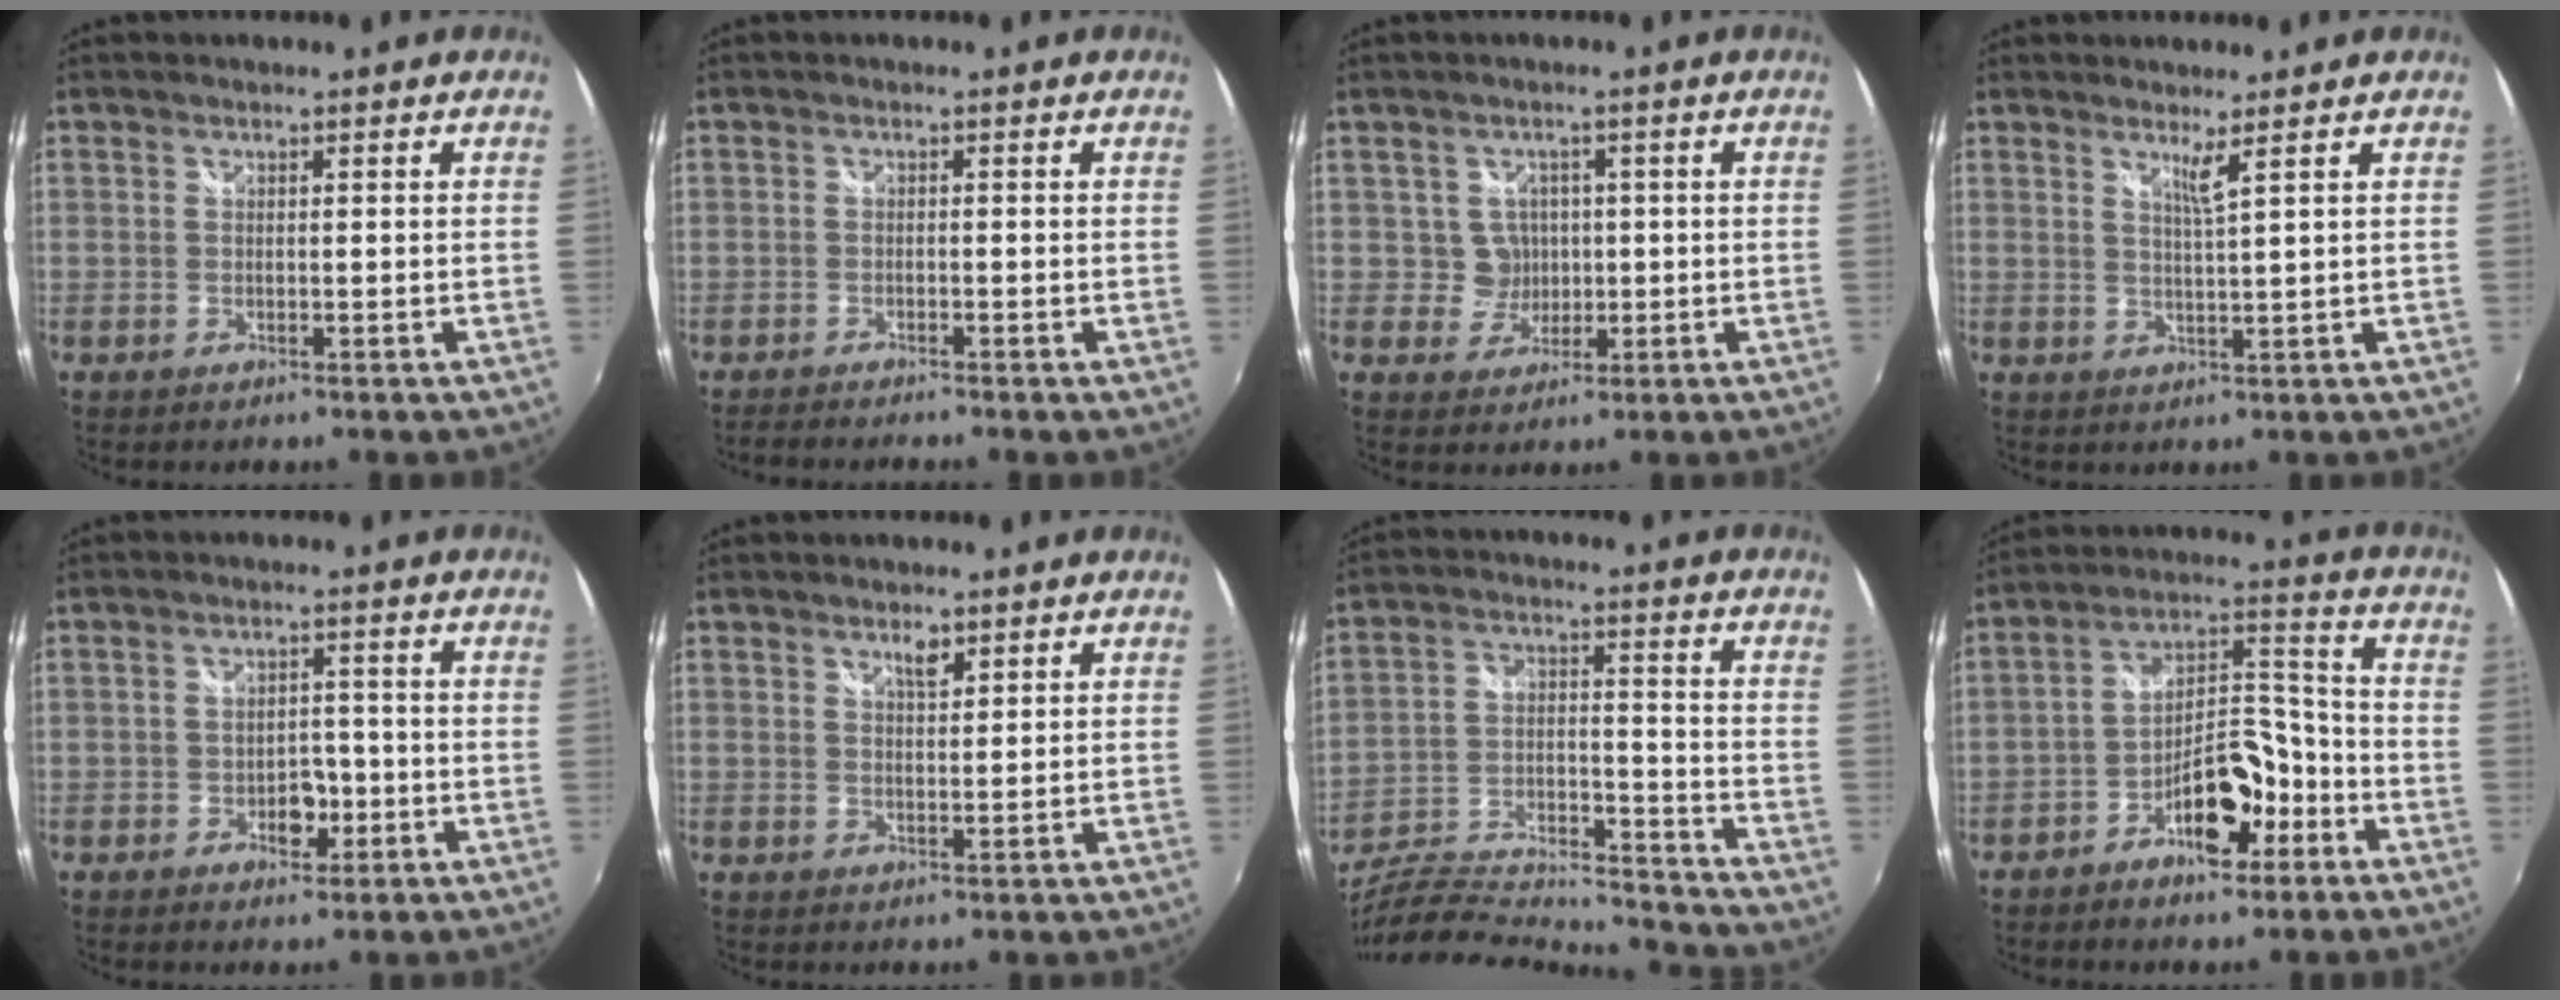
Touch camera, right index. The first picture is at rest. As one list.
[{"total": 2.5, "force": [-2.4, -0.1, 0.7], "torque": [-0.020, -0.016, -0.047]}, {"total": 4.0, "force": [0.3, 4.0, 0.1], "torque": [-0.005, 0.011, 0.011]}, {"total": 2.5, "force": [1.7, -0.8, 1.7], "torque": [-0.033, -0.012, 0.025]}, {"total": 3.9, "force": [-1.6, 2.9, 2.1], "torque": [-0.037, 0.002, -0.019]}, {"total": 2.4, "force": [1.6, 0.9, 1.5], "torque": [-0.023, 0.002, 0.028]}, {"total": 21.4, "force": [-18.7, 4.1, 9.6], "torque": [-0.186, -0.023, -0.300]}, {"total": 11.3, "force": [-6.3, 5.2, 7.8], "torque": [-0.134, 0.029, -0.094]}]